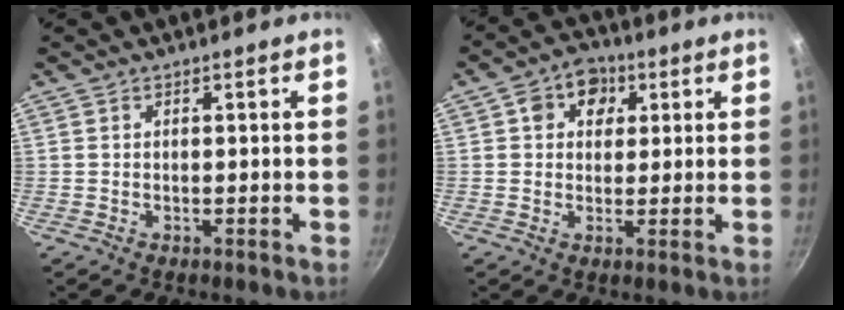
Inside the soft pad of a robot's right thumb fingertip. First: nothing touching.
{"total": 7.3, "force": [2.4, 5.9, 3.7], "torque": [-0.024, -0.001, 0.024]}